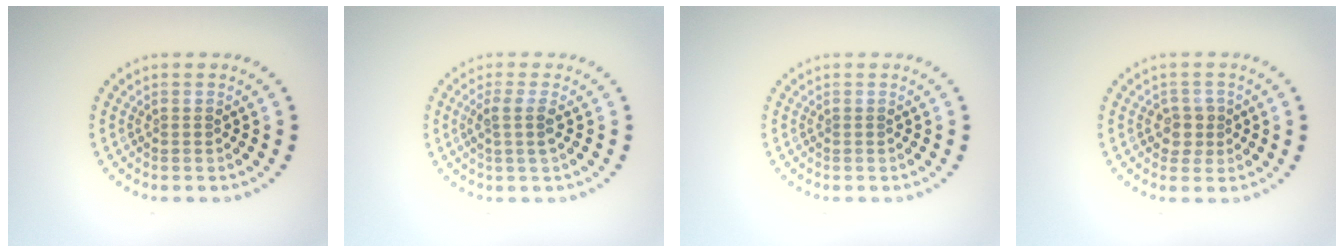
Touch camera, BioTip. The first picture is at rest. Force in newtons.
{"total": 1.9, "press": 1.5, "slide": 1.0}
{"total": 0.0}
{"total": 2.0, "press": 1.7, "slide": 0.9}